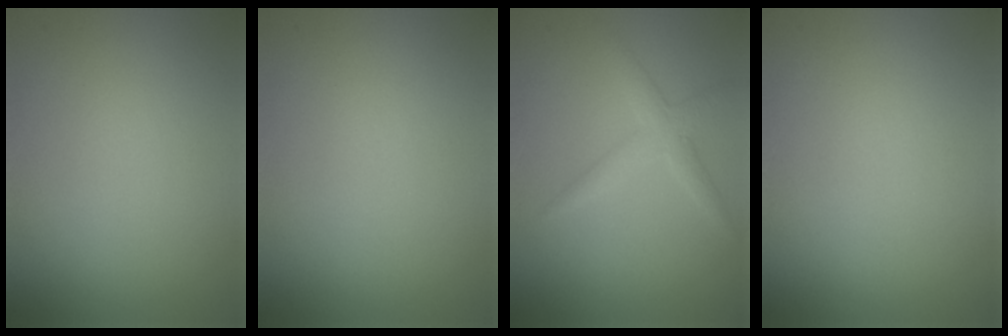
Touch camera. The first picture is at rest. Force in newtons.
{"total": 0.0}
{"total": 2.2, "press": 2.2, "slide": 0.1}
{"total": 0.0}